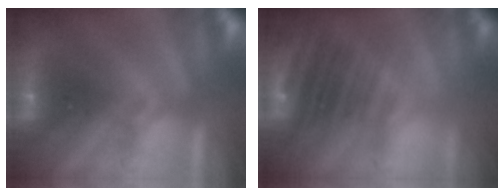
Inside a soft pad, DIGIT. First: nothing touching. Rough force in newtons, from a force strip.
{"total": 5.1}